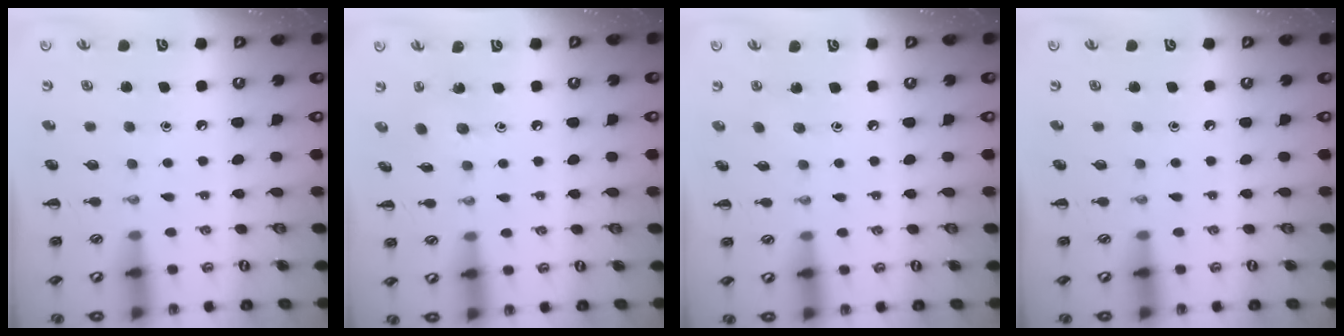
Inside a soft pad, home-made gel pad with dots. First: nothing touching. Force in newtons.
{"total": 5.4, "press": 5.2, "slide": 1.4}
{"total": 3.9, "press": 3.7, "slide": 1.0}
{"total": 0.0}